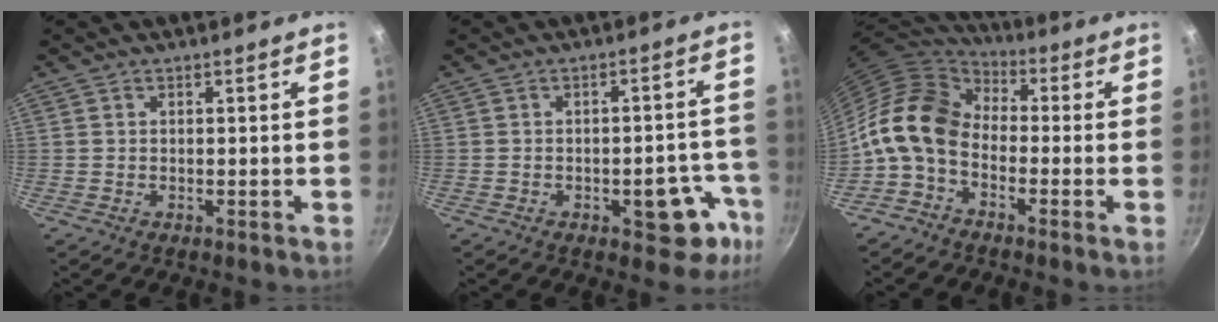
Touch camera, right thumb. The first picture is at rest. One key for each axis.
{"total": 9.5, "fx": -4.4, "fy": 5.0, "fz": 6.8, "tx": -0.023, "ty": 0.037, "tz": -0.050}
{"total": 13.1, "fx": -2.4, "fy": 9.2, "fz": 9.0, "tx": -0.152, "ty": 0.044, "tz": -0.071}